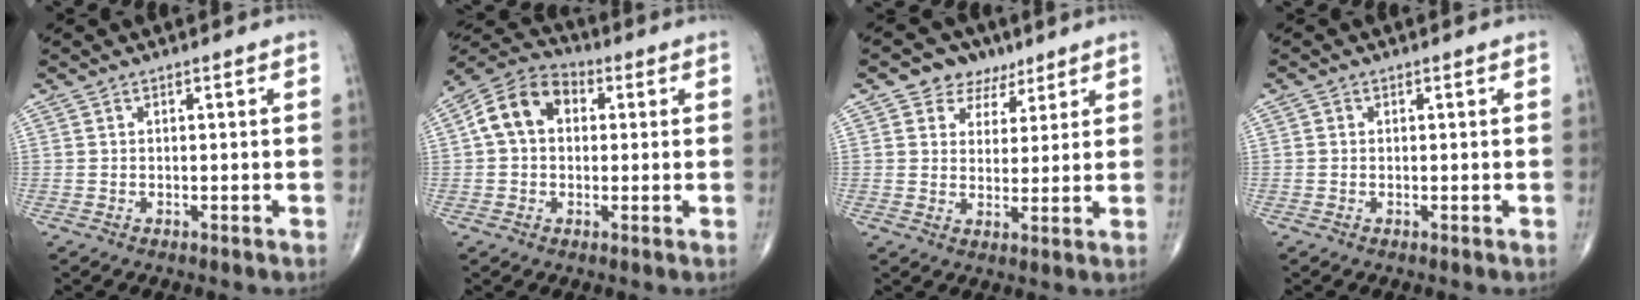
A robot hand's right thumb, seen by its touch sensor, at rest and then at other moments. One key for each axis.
{"total": 10.3, "fx": 1.6, "fy": 7.5, "fz": 6.9, "tx": -0.115, "ty": 0.030, "tz": 0.016}
{"total": 6.8, "fx": 4.2, "fy": 5.1, "fz": 1.7, "tx": 0.007, "ty": -0.014, "tz": 0.065}
{"total": 0.6, "fx": 0.0, "fy": 0.5, "fz": 0.3, "tx": -0.002, "ty": 0.001, "tz": -0.002}